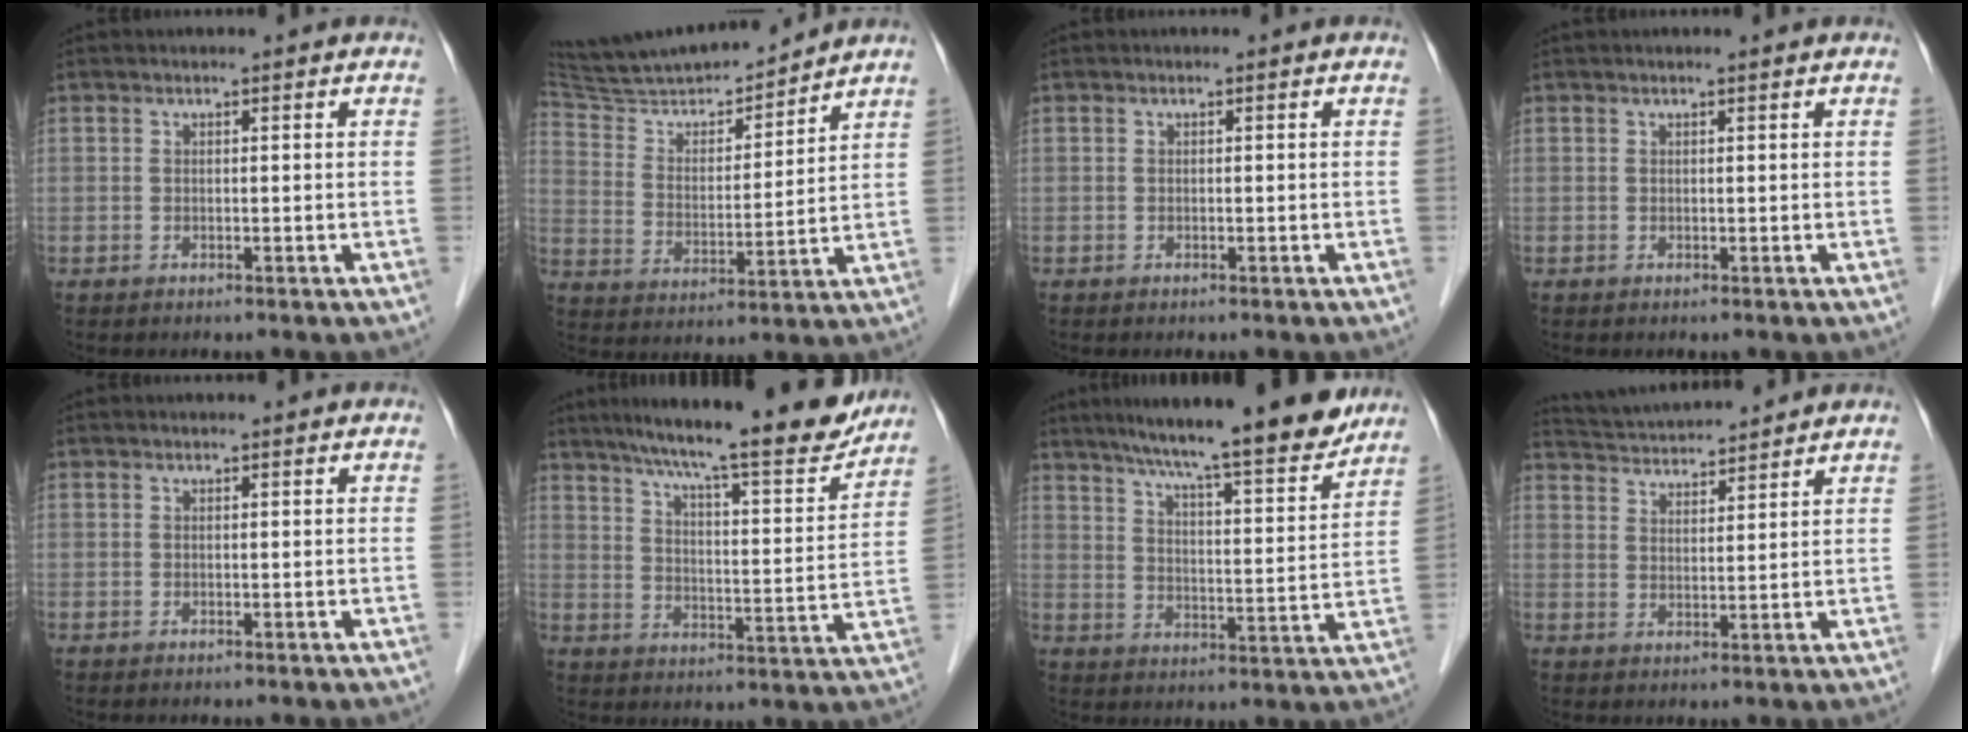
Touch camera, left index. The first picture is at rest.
{"total": 17.9, "force": [16.5, 2.1, 6.5], "torque": [-0.117, 0.009, 0.288]}
{"total": 0.0}
{"total": 1.4, "force": [1.2, 0.0, 0.7], "torque": [-0.005, 0.016, 0.018]}
{"total": 0.0}
{"total": 20.3, "force": [17.4, 2.2, 10.2], "torque": [-0.159, -0.019, 0.240]}
{"total": 17.6, "force": [15.2, 1.3, 8.8], "torque": [-0.131, -0.005, 0.217]}
{"total": 10.2, "force": [9.8, 0.8, 2.8], "torque": [-0.060, 0.024, 0.160]}